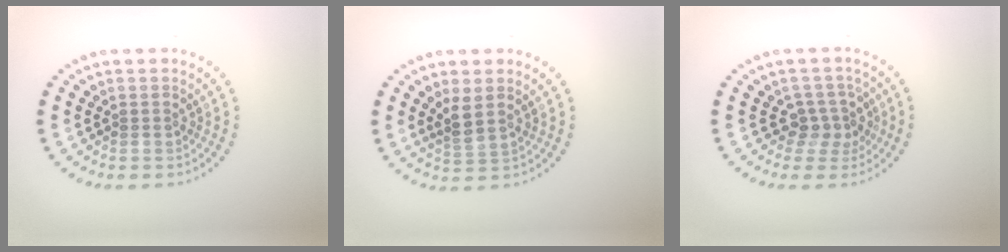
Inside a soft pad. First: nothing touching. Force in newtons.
{"total": 2.0, "press": 1.6, "slide": 1.2}
{"total": 2.6, "press": 2.0, "slide": 1.8}